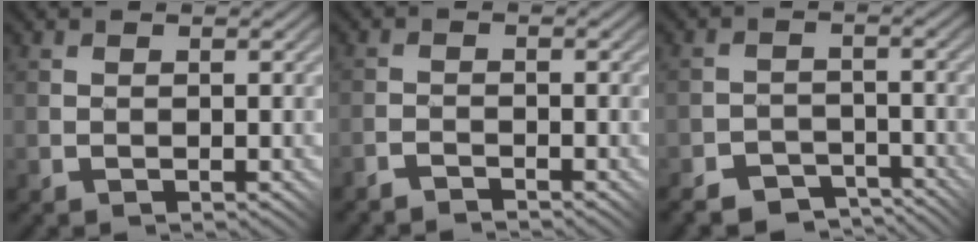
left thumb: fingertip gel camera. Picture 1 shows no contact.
{"total": 1.7, "force": [-1.7, -0.1, 0.1], "torque": [-0.001, 0.010, -0.041]}
{"total": 5.2, "force": [-4.6, 2.1, 1.3], "torque": [-0.021, -0.003, -0.076]}